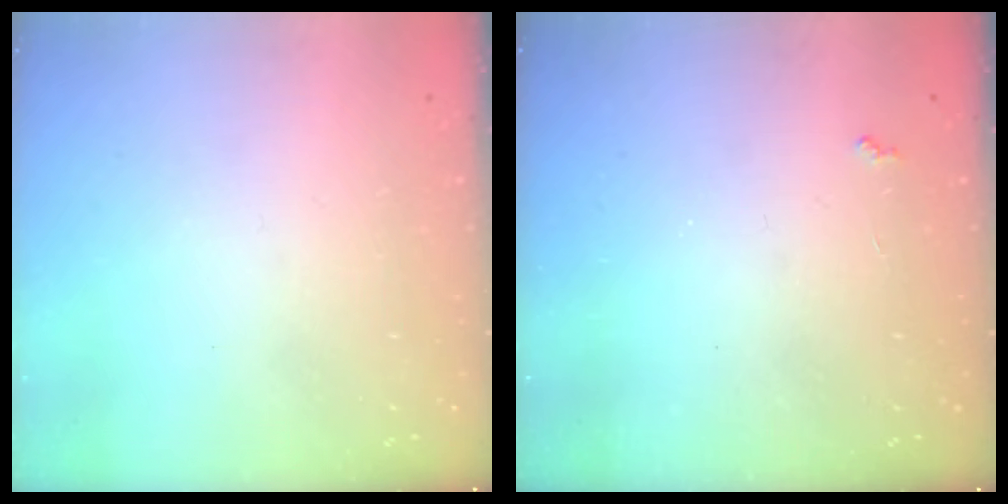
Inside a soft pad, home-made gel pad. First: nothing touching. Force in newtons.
{"total": 2.7, "press": 2.6, "slide": 0.4}